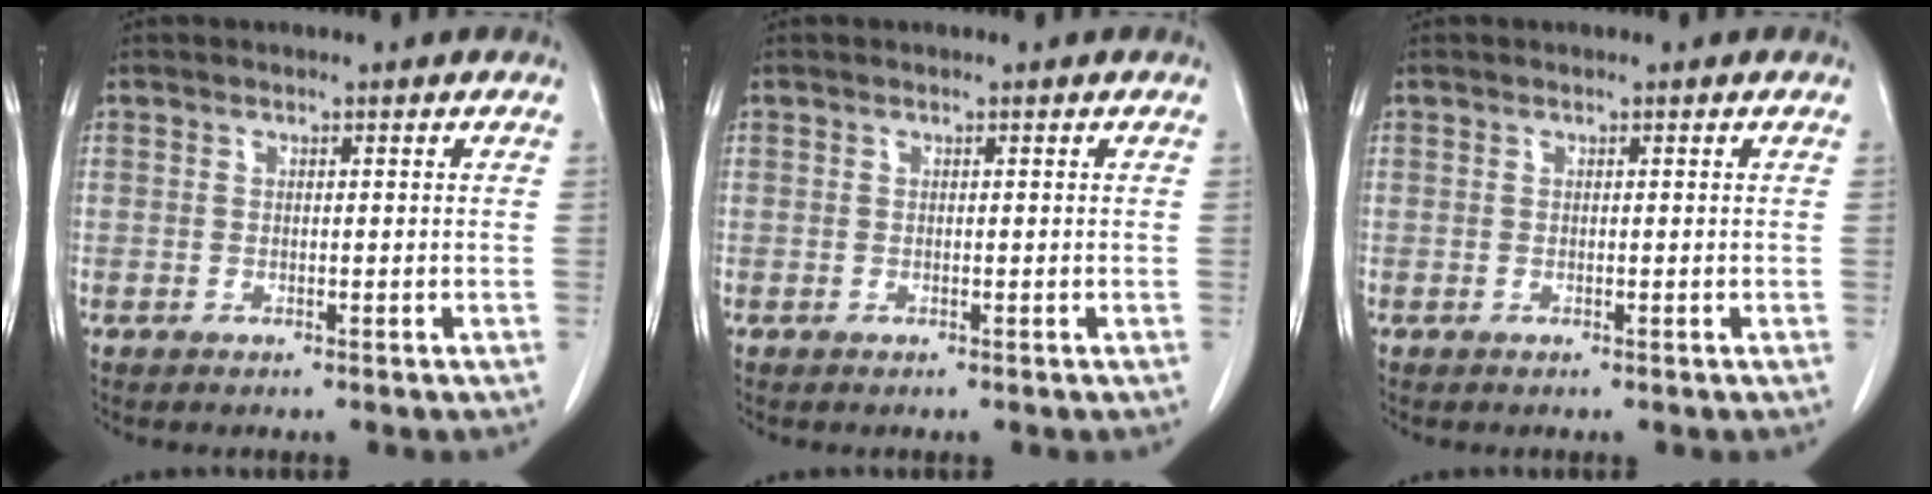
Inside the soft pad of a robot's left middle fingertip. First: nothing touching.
{"total": 0.0}
{"total": 0.0}